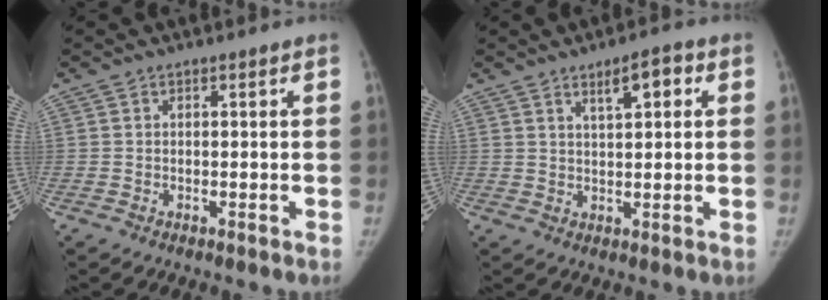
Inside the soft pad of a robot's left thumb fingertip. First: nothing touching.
{"total": 5.1, "force": [2.3, 1.8, 4.2], "torque": [-0.058, -0.006, 0.036]}